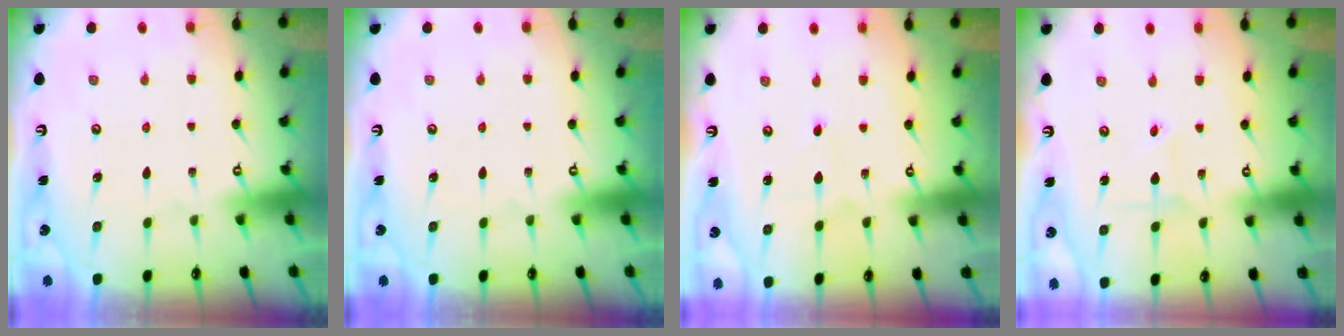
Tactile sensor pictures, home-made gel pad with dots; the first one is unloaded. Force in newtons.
{"total": 0.0}
{"total": 2.6, "press": 2.6, "slide": 0.2}
{"total": 1.8, "press": 1.7, "slide": 0.2}